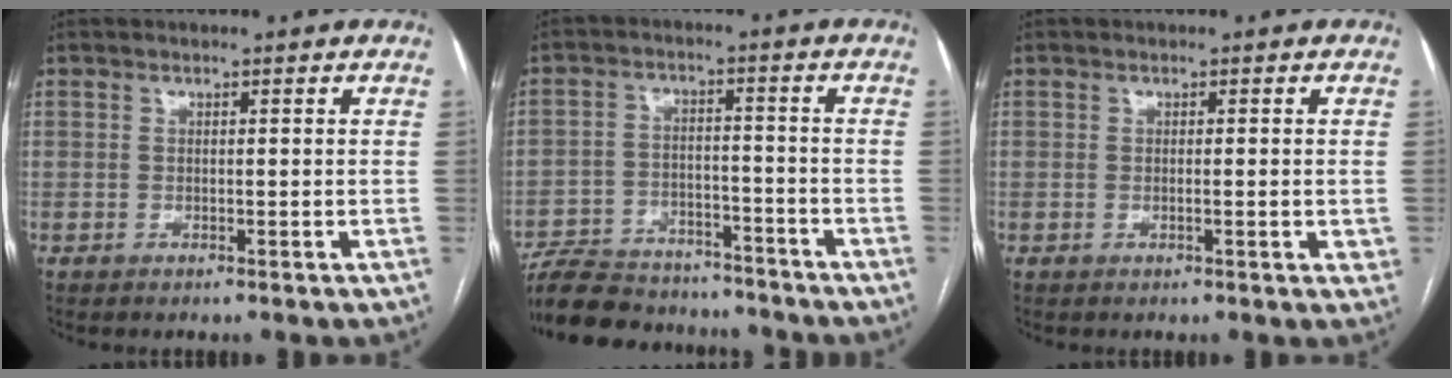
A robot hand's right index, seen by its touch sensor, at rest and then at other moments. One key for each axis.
{"total": 16.3, "fx": -14.6, "fy": 5.5, "fz": 4.7, "tx": -0.102, "ty": 0.013, "tz": -0.217}
{"total": 1.7, "fx": -0.3, "fy": 0.4, "fz": 1.7, "tx": -0.021, "ty": -0.002, "tz": -0.002}